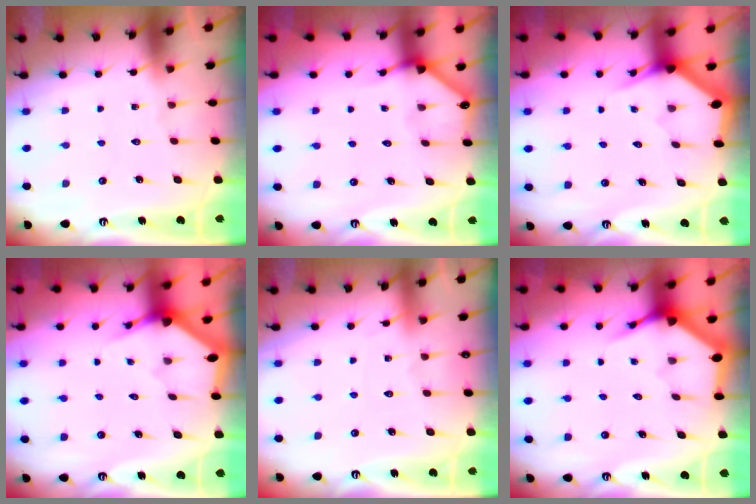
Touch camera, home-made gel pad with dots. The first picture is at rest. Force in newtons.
{"total": 2.4, "press": 2.4, "slide": 0.2}
{"total": 3.0, "press": 3.0, "slide": 0.1}
{"total": 2.9, "press": 2.9, "slide": 0.2}
{"total": 2.5, "press": 2.5, "slide": 0.3}
{"total": 3.7, "press": 3.6, "slide": 0.5}